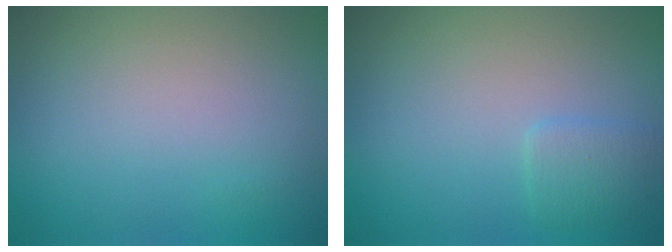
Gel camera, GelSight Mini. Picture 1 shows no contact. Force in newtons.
{"total": 1.4, "press": 1.4, "slide": 0.0}